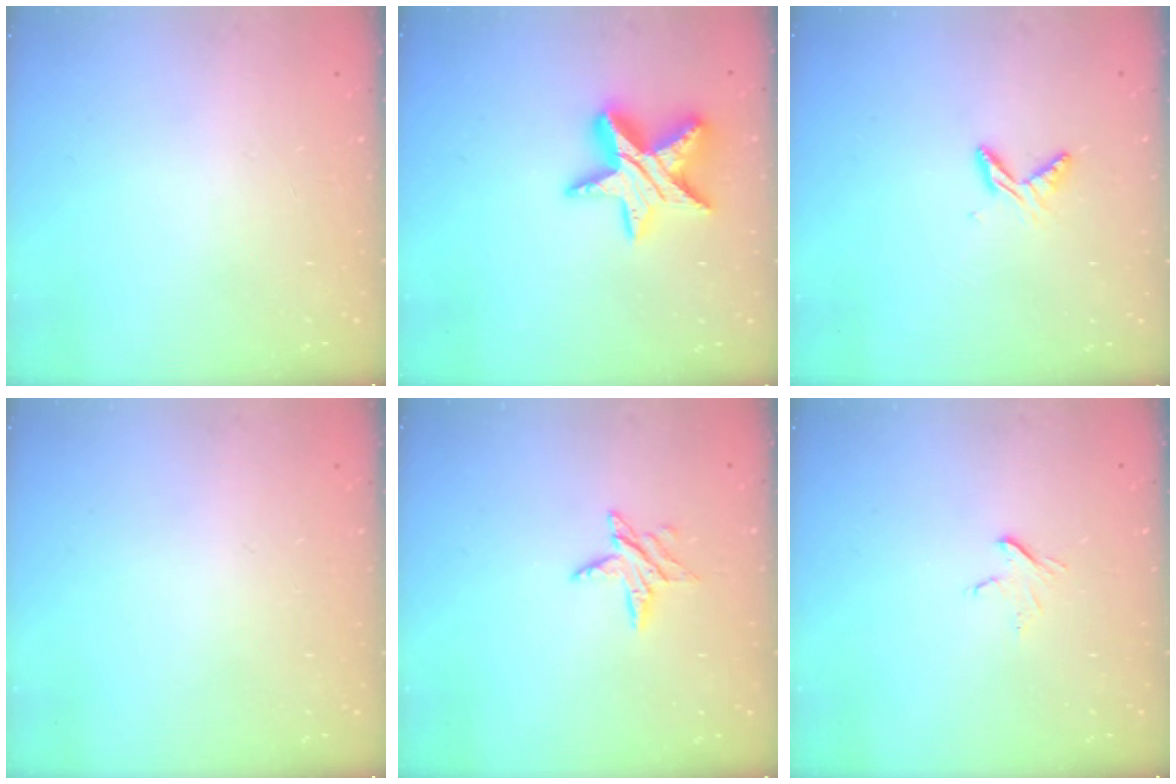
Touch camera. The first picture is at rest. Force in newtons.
{"total": 15.3, "press": 15.2, "slide": 1.1}
{"total": 6.4, "press": 6.4, "slide": 0.6}
{"total": 0.0}
{"total": 6.5, "press": 6.5, "slide": 0.5}
{"total": 3.6, "press": 3.5, "slide": 0.3}